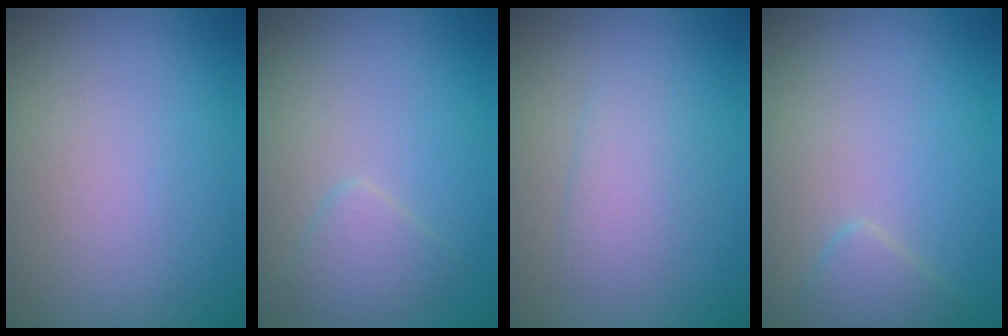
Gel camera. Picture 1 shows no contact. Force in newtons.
{"total": 1.8, "press": 1.8, "slide": 0.1}
{"total": 2.1, "press": 2.1, "slide": 0.1}
{"total": 1.5, "press": 1.5, "slide": 0.1}